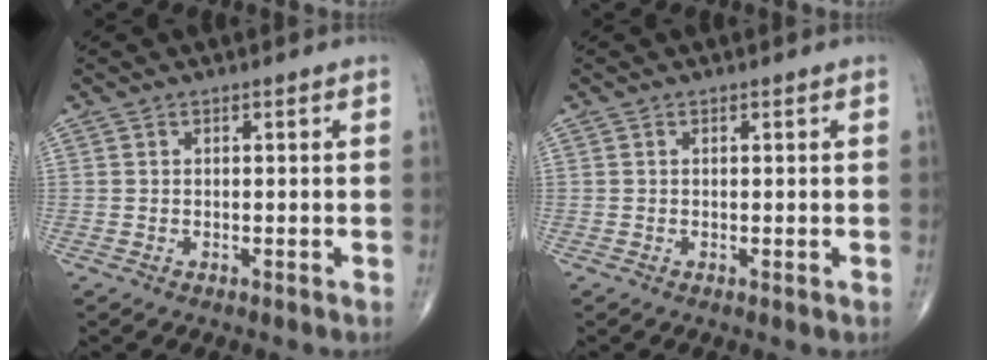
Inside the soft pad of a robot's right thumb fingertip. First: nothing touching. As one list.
[{"total": 0.0}]